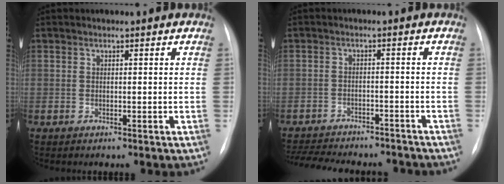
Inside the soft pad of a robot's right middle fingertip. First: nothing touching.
{"total": 15.0, "force": [-13.5, 4.1, 5.1], "torque": [-0.112, 0.001, -0.181]}